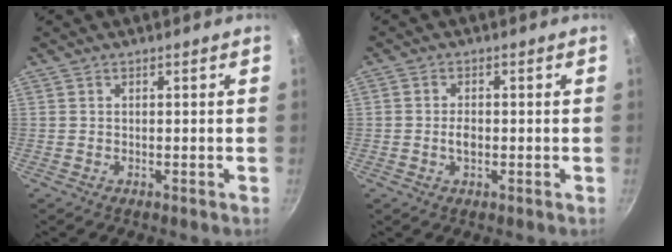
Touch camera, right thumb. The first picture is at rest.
{"total": 2.7, "force": [-0.4, 1.6, 2.1], "torque": [-0.038, 0.007, -0.009]}